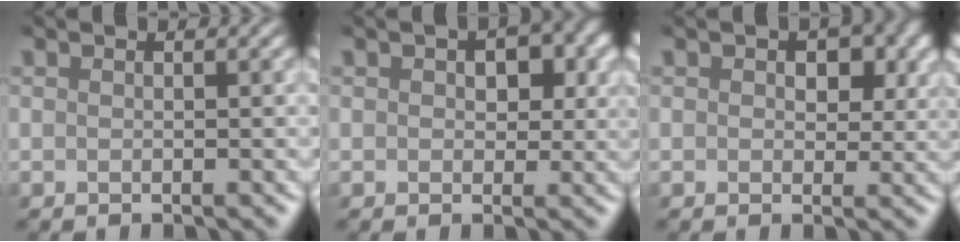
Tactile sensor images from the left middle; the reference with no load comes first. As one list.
[{"total": 3.4, "force": [0.8, 2.5, 2.1], "torque": [-0.005, 0.011, 0.002]}, {"total": 4.3, "force": [1.3, 3.1, 2.7], "torque": [-0.015, 0.013, 0.007]}]